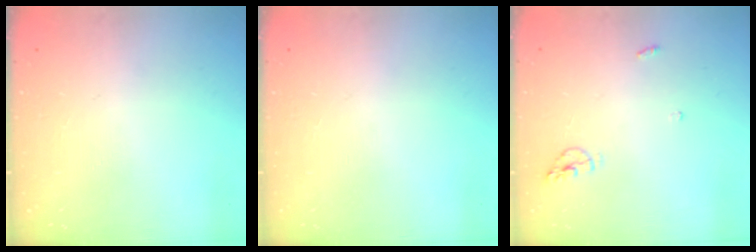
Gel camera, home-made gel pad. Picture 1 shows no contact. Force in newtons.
{"total": 0.0}
{"total": 4.6, "press": 4.5, "slide": 1.0}